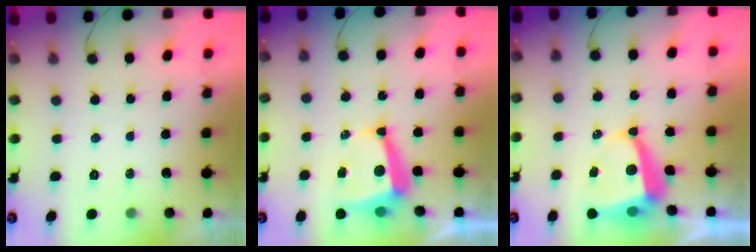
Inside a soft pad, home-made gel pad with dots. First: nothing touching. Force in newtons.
{"total": 7.8, "press": 7.7, "slide": 1.0}
{"total": 6.9, "press": 6.9, "slide": 0.9}